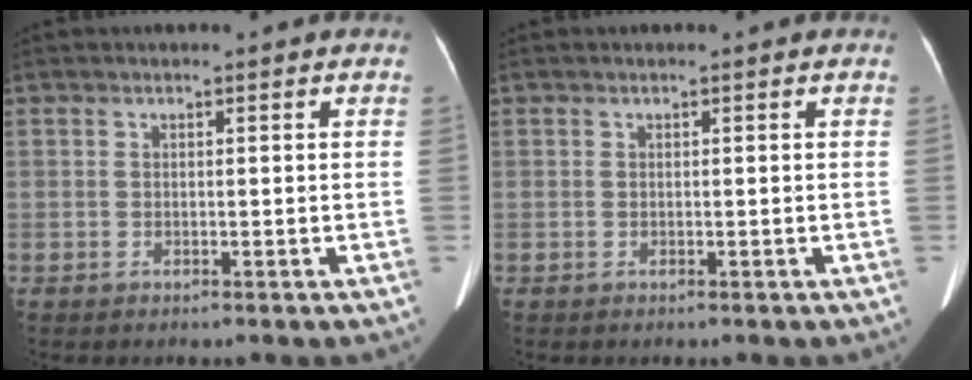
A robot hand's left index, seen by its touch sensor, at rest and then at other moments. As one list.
[{"total": 0.0}]